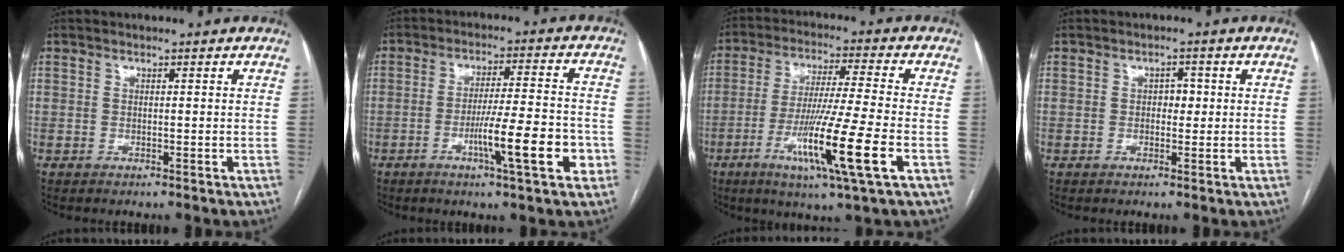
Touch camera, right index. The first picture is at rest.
{"total": 9.9, "force": [-3.7, 0.7, 9.2], "torque": [-0.145, -0.001, -0.058]}
{"total": 14.1, "force": [-5.0, -0.9, 13.2], "torque": [-0.251, -0.027, -0.093]}
{"total": 2.0, "force": [0.1, 1.3, 1.5], "torque": [-0.017, 0.005, 0.000]}